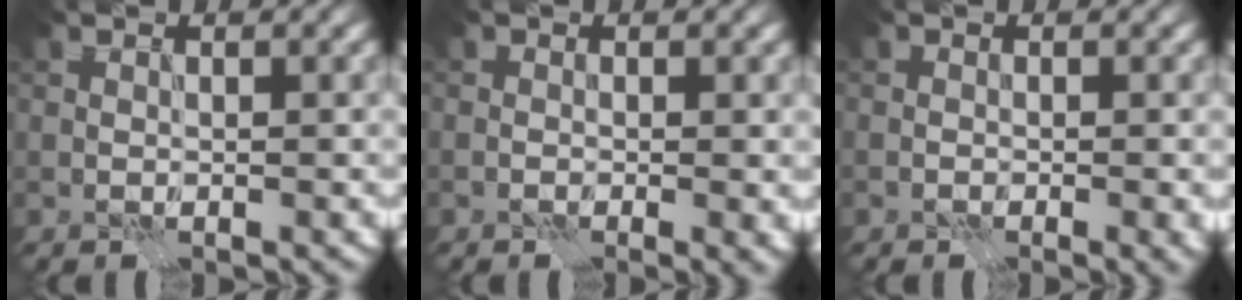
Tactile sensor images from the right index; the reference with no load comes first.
{"total": 0.9, "force": [0.1, 0.3, 0.9], "torque": [-0.005, -0.005, 0.003]}
{"total": 1.0, "force": [-0.1, 0.3, 0.9], "torque": [-0.006, -0.001, -0.001]}